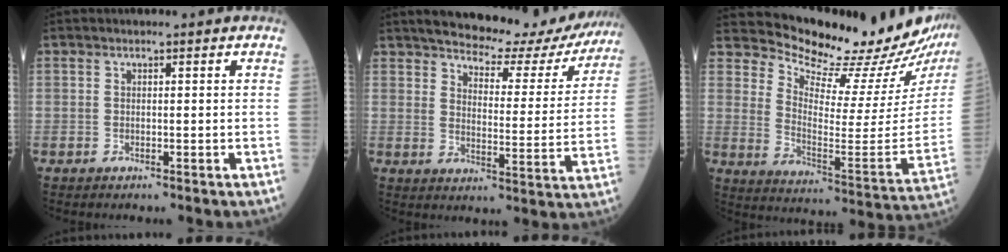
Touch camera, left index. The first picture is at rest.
{"total": 19.2, "force": [17.6, 4.8, 6.1], "torque": [-0.067, -0.028, 0.208]}
{"total": 20.6, "force": [19.9, 2.4, 4.7], "torque": [-0.087, -0.115, 0.256]}